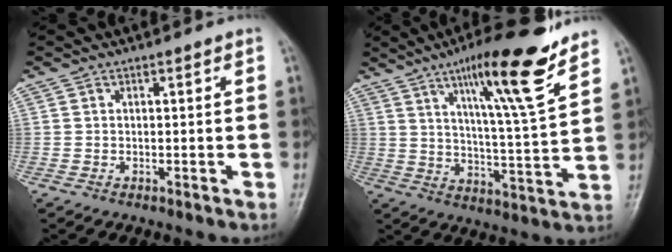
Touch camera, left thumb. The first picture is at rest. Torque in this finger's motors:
{"motor_torque": [0.72, 0.45, 1.61, -1.16, 0.28]}